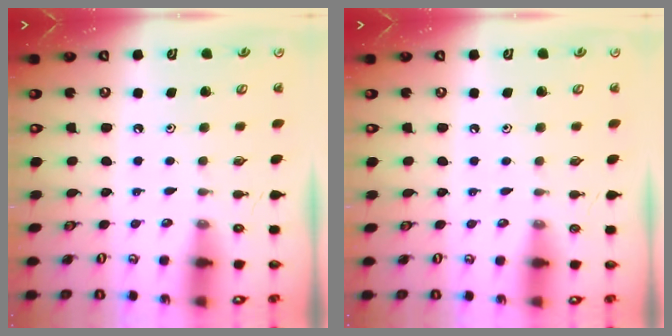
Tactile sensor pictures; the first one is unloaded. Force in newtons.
{"total": 2.7, "press": 2.7, "slide": 0.4}